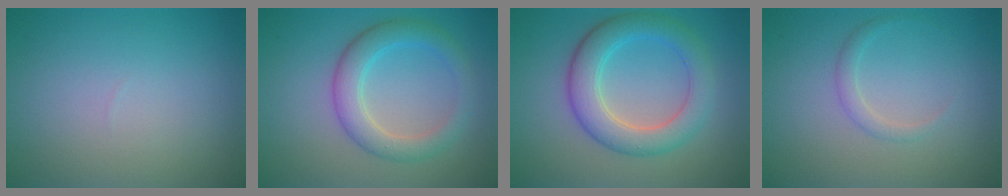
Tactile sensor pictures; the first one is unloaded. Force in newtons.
{"total": 4.0, "press": 4.0, "slide": 0.2}
{"total": 5.4, "press": 5.4, "slide": 0.1}
{"total": 1.2, "press": 1.2, "slide": 0.1}